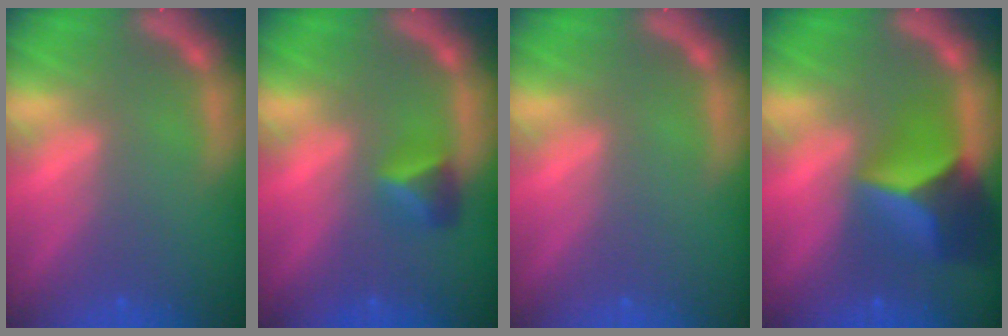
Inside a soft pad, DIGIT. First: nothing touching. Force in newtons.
{"total": 2.4}
{"total": 0.0}
{"total": 7.4}